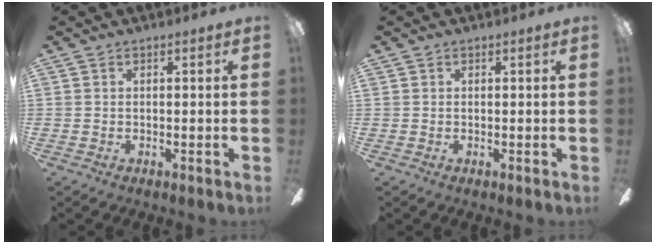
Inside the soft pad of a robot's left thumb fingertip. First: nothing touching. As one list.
[{"total": 0.0}]